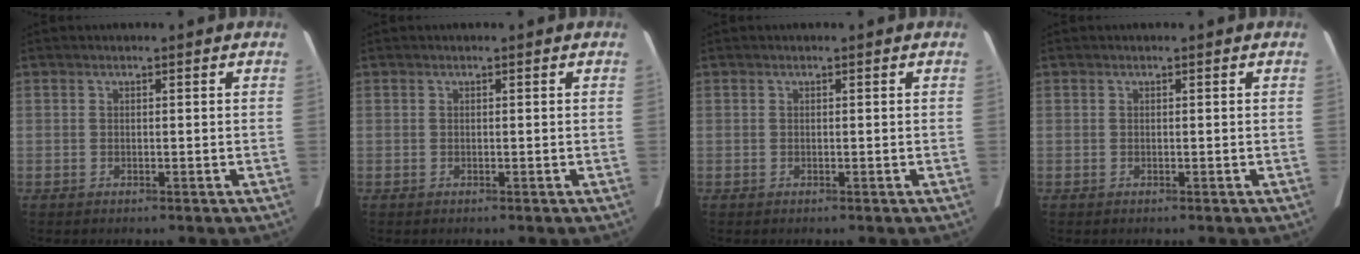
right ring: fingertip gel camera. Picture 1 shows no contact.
{"total": 0.0}
{"total": 0.0}
{"total": 0.0}